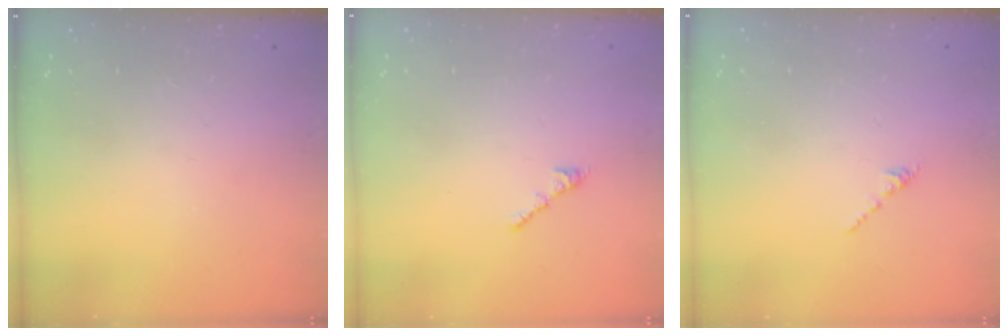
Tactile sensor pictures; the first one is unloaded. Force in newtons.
{"total": 2.7, "press": 2.6, "slide": 0.7}
{"total": 0.6, "press": 0.5, "slide": 0.3}